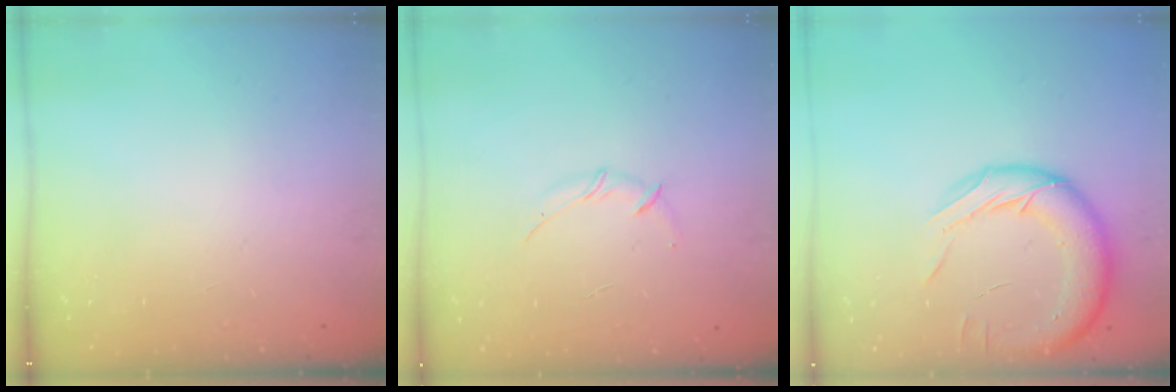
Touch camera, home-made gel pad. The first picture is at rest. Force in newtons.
{"total": 3.0, "press": 2.9, "slide": 0.8}
{"total": 16.1, "press": 15.8, "slide": 3.0}